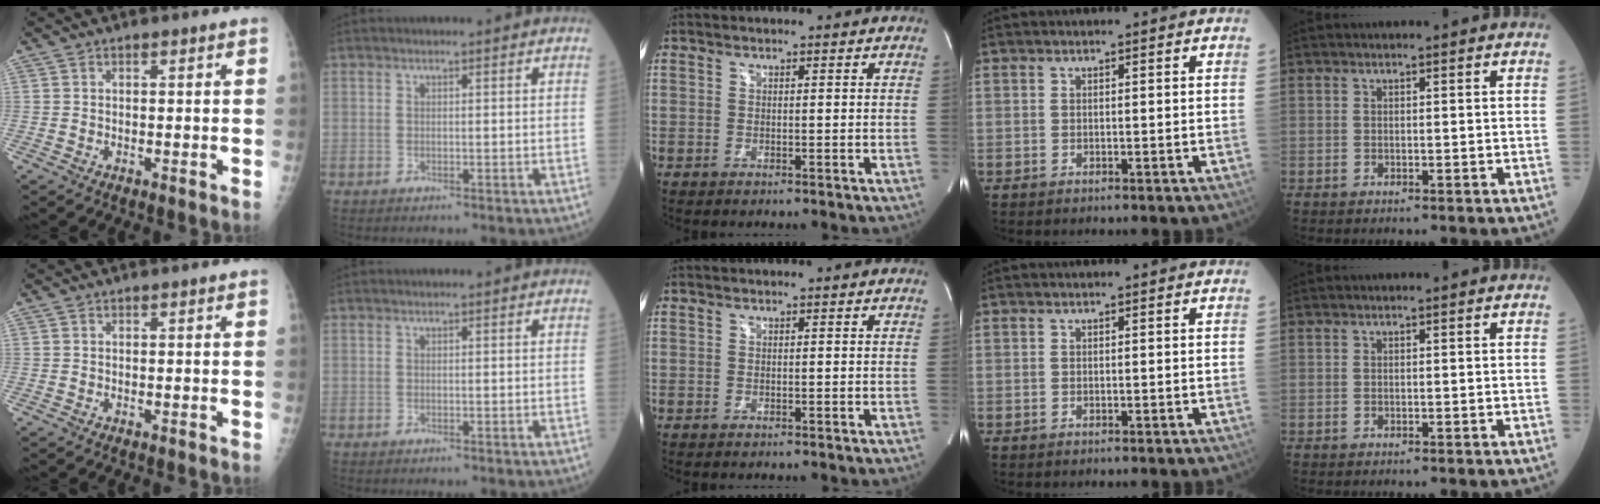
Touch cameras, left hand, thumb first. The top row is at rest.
{}